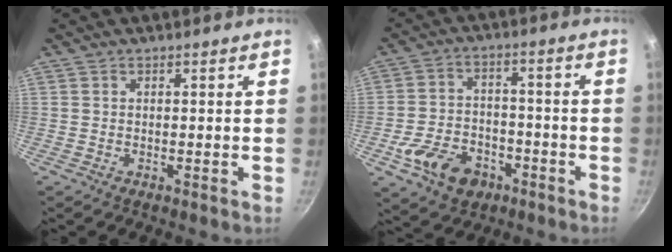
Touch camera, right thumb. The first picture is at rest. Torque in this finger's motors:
{"motor_torque": [1.33, 1.01, 0.94, -0.61, 0.28]}